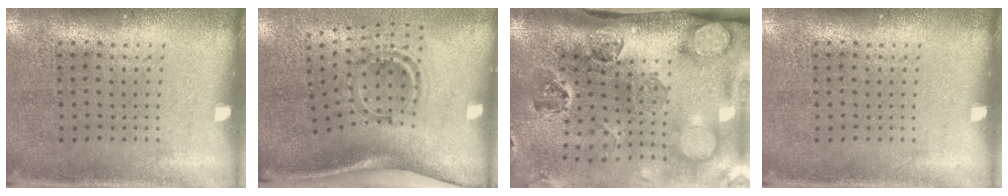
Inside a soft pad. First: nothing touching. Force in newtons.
{"total": 2.0, "press": 1.2, "slide": 1.7}
{"total": 4.8, "press": 3.5, "slide": 3.4}
{"total": 0.0}